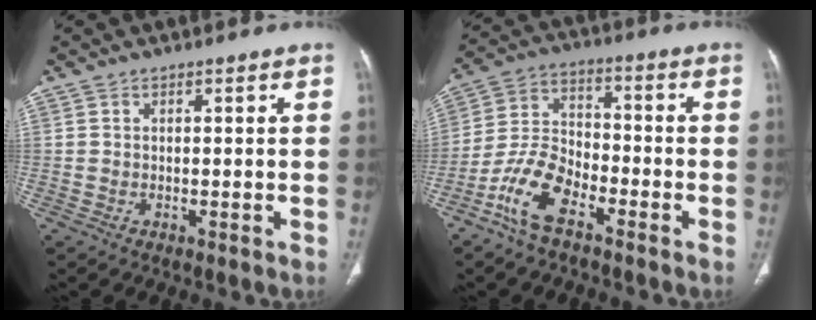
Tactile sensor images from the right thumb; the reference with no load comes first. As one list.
[{"total": 10.5, "force": [-6.2, 5.0, 6.8], "torque": [-0.142, 0.039, -0.129]}]